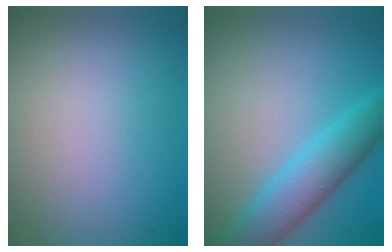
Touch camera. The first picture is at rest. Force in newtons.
{"total": 5.6, "press": 5.6, "slide": 0.2}